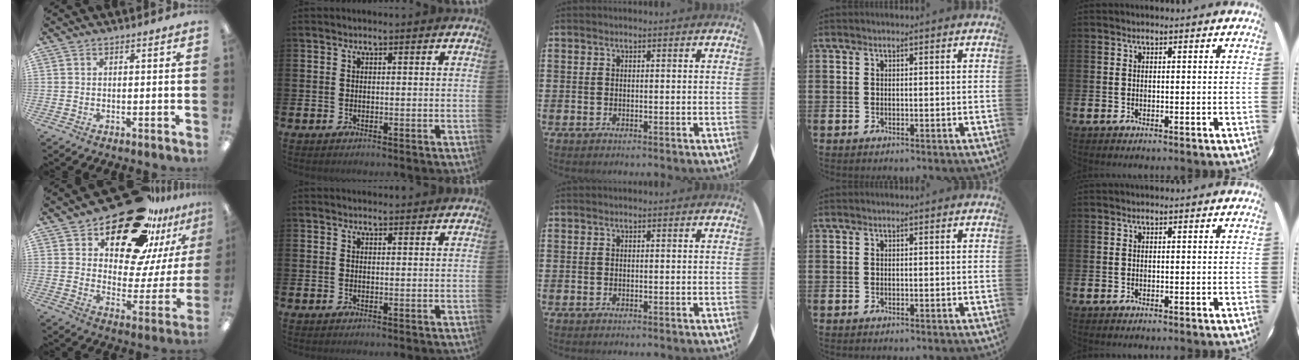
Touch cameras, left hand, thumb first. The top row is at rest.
{"thumb": {"total": 24.1, "force": [18.2, 10.7, 11.7], "torque": [-0.165, -0.124, 0.311]}, "index": {"total": 1.2, "force": [1.2, 0.2, 0.0], "torque": [0.010, -0.003, 0.019]}}